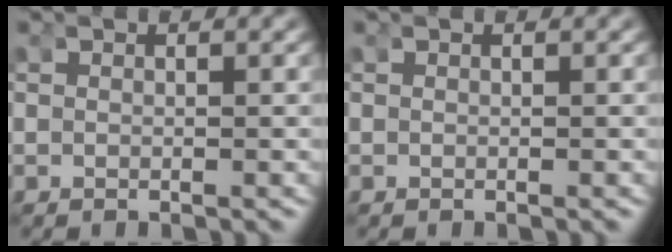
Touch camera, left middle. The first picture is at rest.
{"total": 0.0}